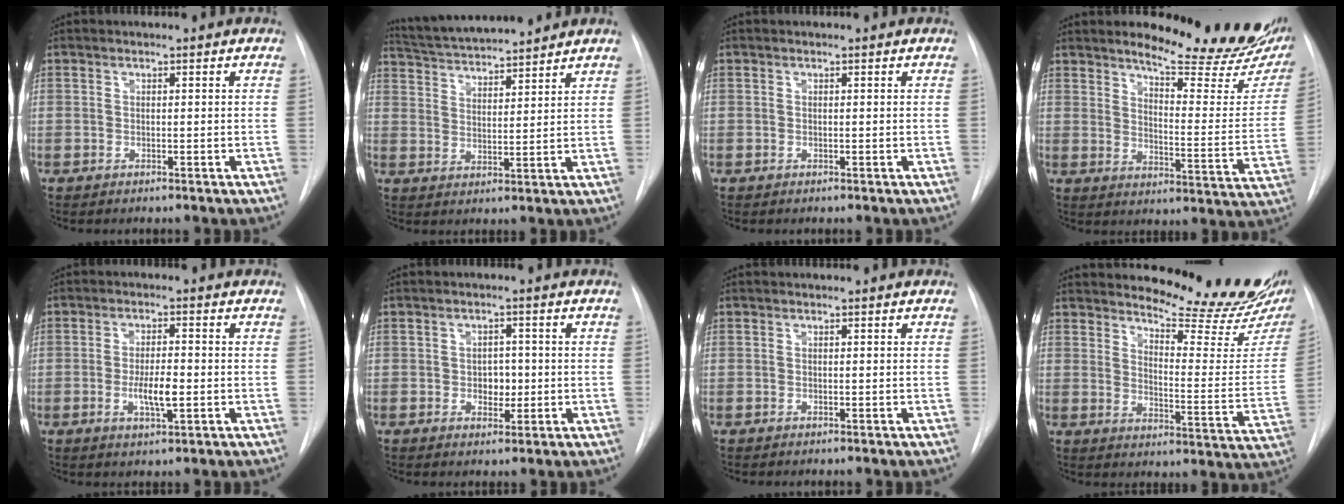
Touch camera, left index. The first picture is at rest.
{"total": 12.3, "force": [11.6, 0.7, 4.3], "torque": [-0.082, 0.020, 0.192]}
{"total": 0.0}
{"total": 19.1, "force": [16.5, 3.2, 9.1], "torque": [-0.116, -0.083, 0.200]}
{"total": 4.9, "force": [-1.0, 1.2, 4.7], "torque": [-0.086, -0.004, -0.014]}
{"total": 3.1, "force": [-0.2, 2.2, 2.1], "torque": [-0.023, 0.002, 0.001]}
{"total": 0.0}
{"total": 17.8, "force": [16.4, 1.2, 6.8], "torque": [-0.093, -0.106, 0.203]}